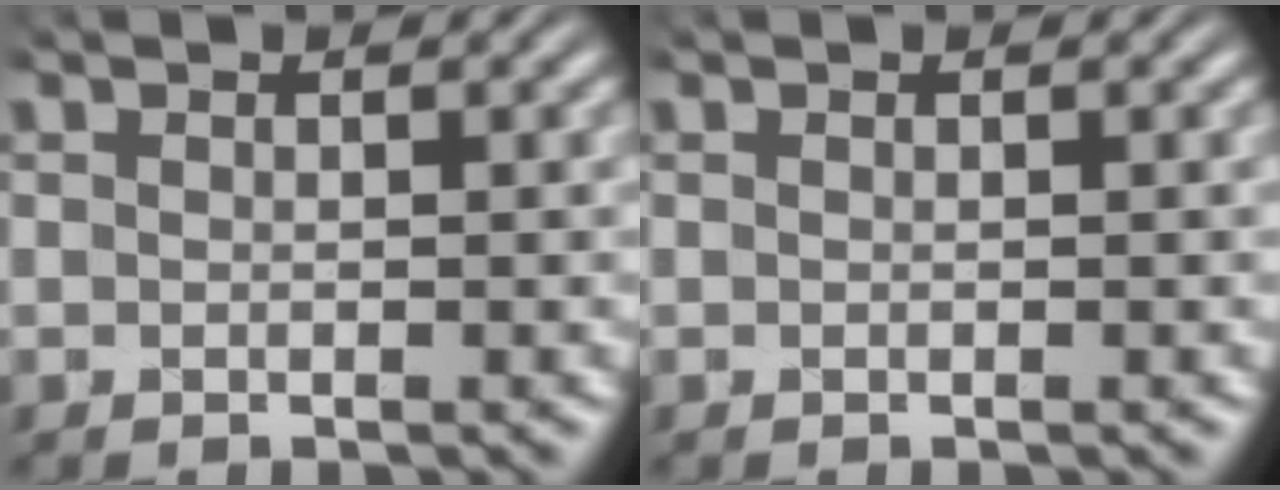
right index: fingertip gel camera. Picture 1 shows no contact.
{"total": 0.9, "force": [-0.2, -0.9, -0.3], "torque": [0.012, -0.009, 0.006]}